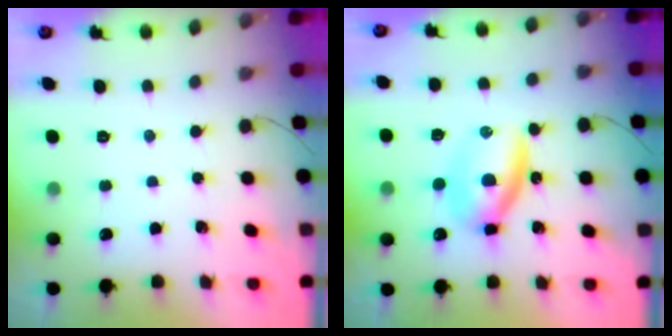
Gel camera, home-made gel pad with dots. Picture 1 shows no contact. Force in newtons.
{"total": 7.4, "press": 7.3, "slide": 0.7}